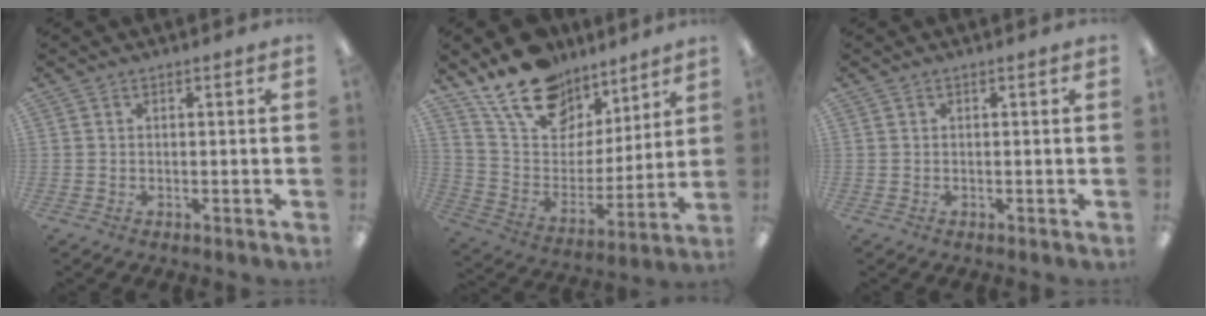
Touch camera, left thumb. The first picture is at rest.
{"total": 17.6, "force": [13.4, 9.6, 6.1], "torque": [-0.123, -0.088, 0.249]}
{"total": 0.0}